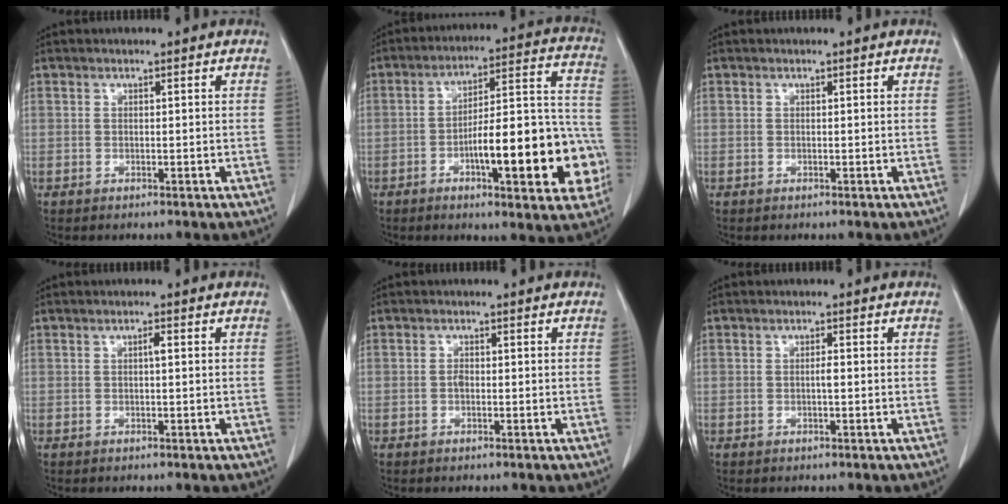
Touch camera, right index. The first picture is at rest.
{"total": 19.2, "force": [-5.9, 4.4, 17.7], "torque": [-0.207, 0.036, -0.074]}
{"total": 0.0}
{"total": 0.8, "force": [0.1, 0.1, 0.8], "torque": [-0.014, 0.001, 0.001]}
{"total": 0.9, "force": [-0.2, 0.4, 0.7], "torque": [-0.014, 0.002, -0.006]}
{"total": 0.9, "force": [-0.1, 0.1, 0.9], "torque": [-0.017, 0.001, -0.002]}